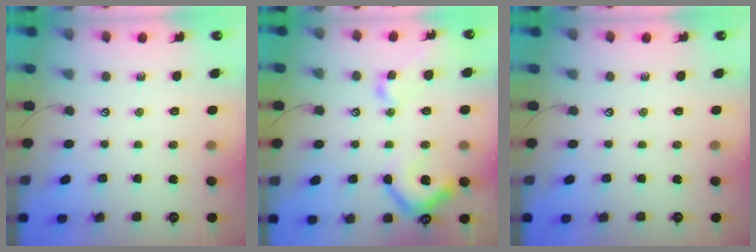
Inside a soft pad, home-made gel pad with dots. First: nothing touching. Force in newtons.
{"total": 14.1, "press": 14.0, "slide": 1.7}
{"total": 0.0}